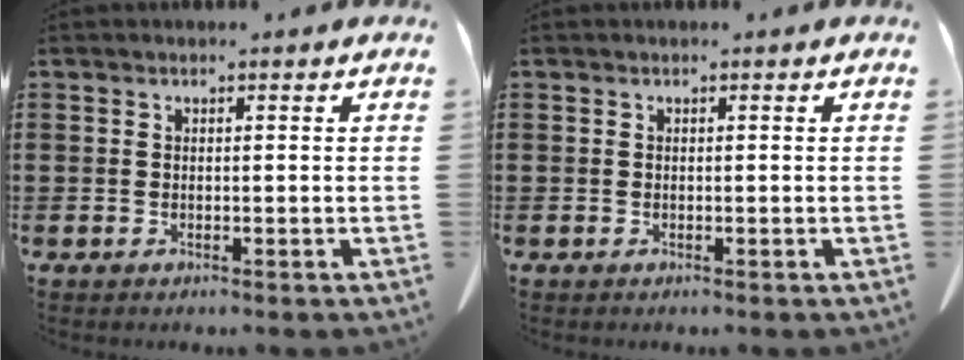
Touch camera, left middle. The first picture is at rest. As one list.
[{"total": 0.0}]